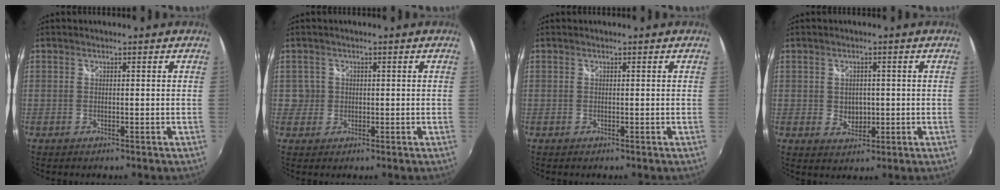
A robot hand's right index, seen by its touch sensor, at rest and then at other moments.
{"total": 2.5, "force": [0.1, 2.5, -0.1], "torque": [0.008, 0.010, 0.001]}
{"total": 0.0}
{"total": 4.0, "force": [-0.2, 3.3, 2.2], "torque": [-0.037, -0.002, -0.001]}